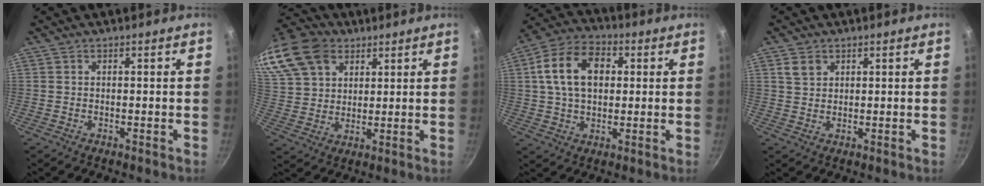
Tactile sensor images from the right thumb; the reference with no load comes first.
{"total": 24.3, "force": [12.7, 17.1, 11.7], "torque": [-0.290, 0.028, 0.242]}
{"total": 13.5, "force": [2.6, 9.2, 9.5], "torque": [-0.148, 0.016, 0.032]}
{"total": 2.9, "force": [1.5, 2.1, 1.3], "torque": [-0.013, -0.001, 0.029]}